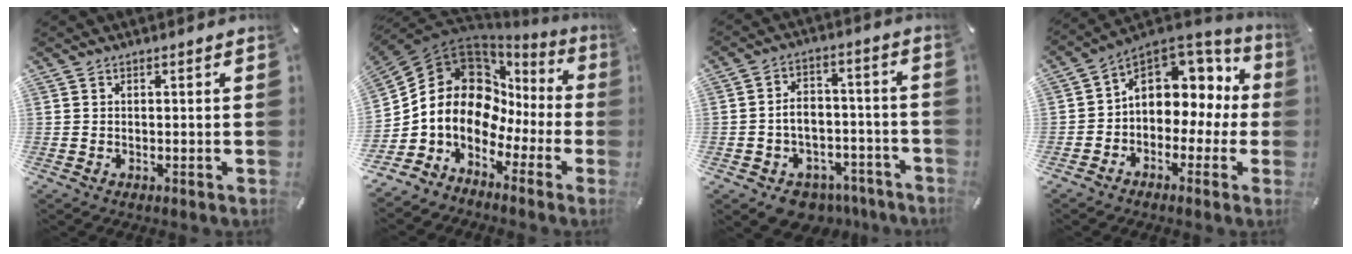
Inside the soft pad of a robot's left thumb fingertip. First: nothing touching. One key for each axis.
{"total": 13.7, "fx": 1.8, "fy": 11.5, "fz": 7.3, "tx": -0.163, "ty": -0.039, "tz": 0.027}
{"total": 7.6, "fx": -3.2, "fy": 6.5, "fz": 2.3, "tx": -0.034, "ty": 0.021, "tz": -0.051}
{"total": 10.0, "fx": 2.9, "fy": 8.2, "fz": 4.8, "tx": -0.078, "ty": -0.022, "tz": 0.058}